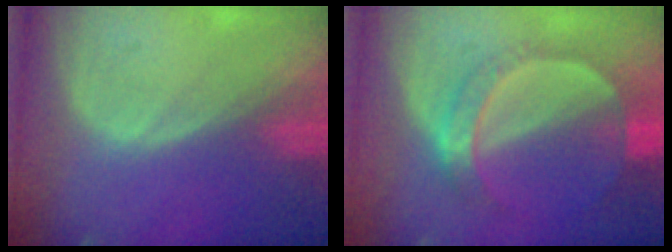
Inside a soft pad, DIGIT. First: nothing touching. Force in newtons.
{"total": 7.2, "press": 6.3, "slide": 3.5}